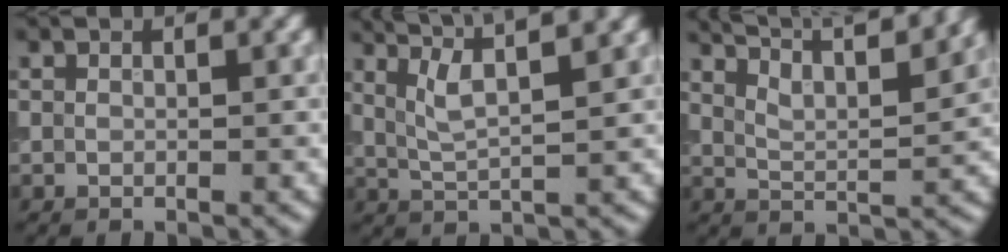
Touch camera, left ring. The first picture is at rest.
{"total": 4.7, "force": [2.8, 0.8, 3.7], "torque": [-0.072, 0.009, 0.049]}
{"total": 12.6, "force": [9.5, 3.9, 7.3], "torque": [-0.103, 0.036, 0.107]}